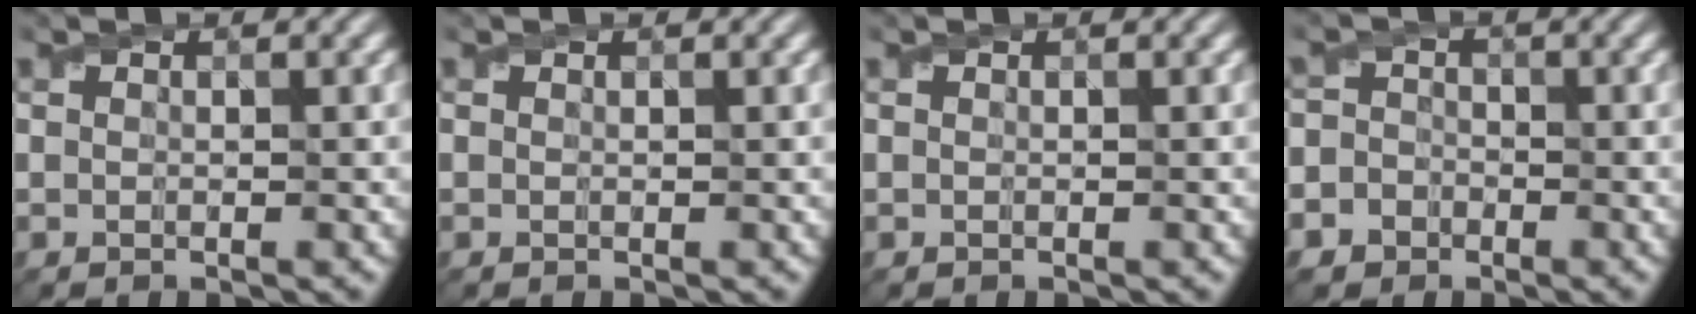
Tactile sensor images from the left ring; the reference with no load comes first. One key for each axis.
{"total": 0.0}
{"total": 0.0}
{"total": 4.7, "fx": -2.3, "fy": 4.0, "fz": 0.7, "tx": 0.007, "ty": 0.000, "tz": -0.062}